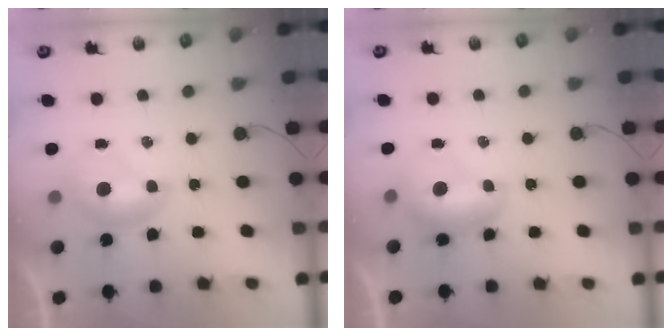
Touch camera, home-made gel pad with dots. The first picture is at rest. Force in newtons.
{"total": 1.0, "press": 1.0, "slide": 0.4}